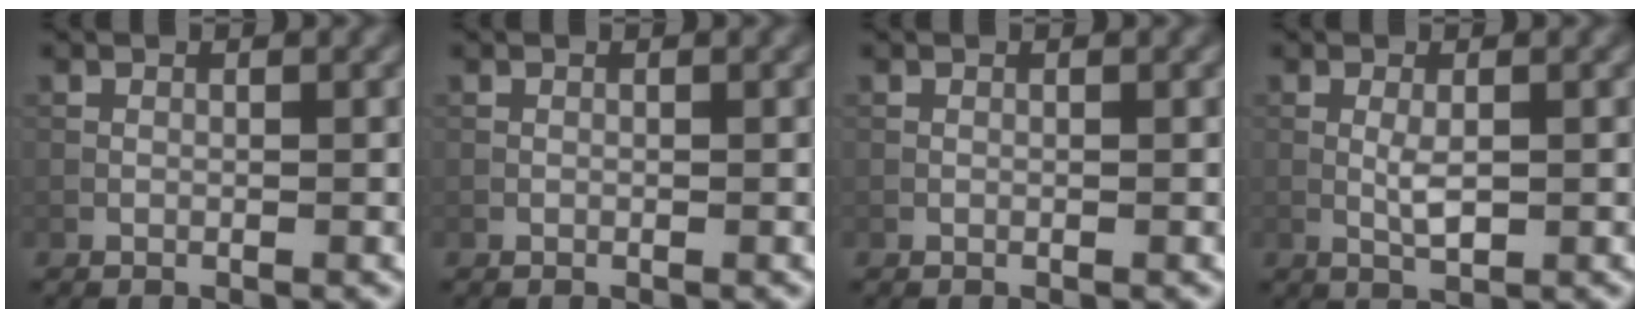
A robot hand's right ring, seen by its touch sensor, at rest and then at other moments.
{"total": 0.0}
{"total": 0.0}
{"total": 1.8, "force": [-0.1, 0.5, 1.7], "torque": [-0.037, 0.001, -0.003]}